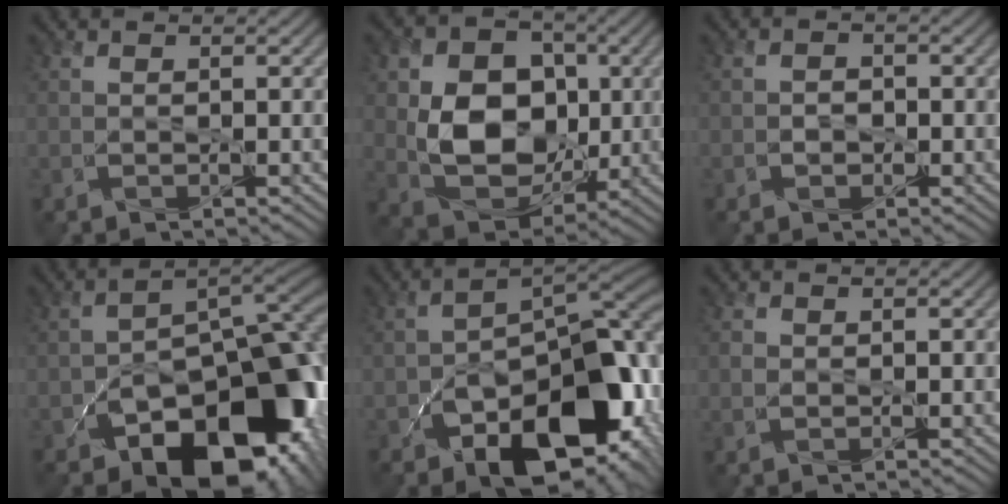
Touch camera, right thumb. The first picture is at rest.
{"total": 10.8, "force": [0.3, 8.3, 6.9], "torque": [-0.139, -0.003, 0.001]}
{"total": 1.1, "force": [-0.4, 1.0, 0.1], "torque": [0.004, 0.003, -0.012]}
{"total": 18.6, "force": [-9.4, 10.8, 11.9], "torque": [-0.130, -0.037, -0.131]}
{"total": 15.5, "force": [-7.0, 8.7, 10.7], "torque": [-0.129, -0.022, -0.116]}
{"total": 1.2, "force": [0.0, 0.9, 0.7], "torque": [-0.015, 0.000, -0.003]}